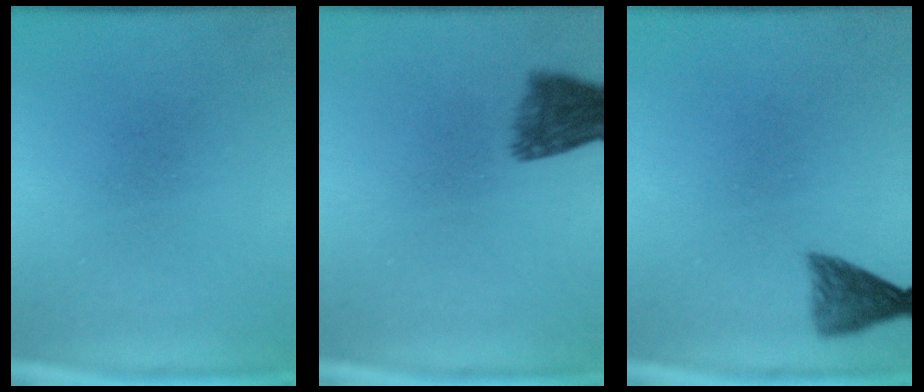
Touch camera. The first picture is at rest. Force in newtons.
{"total": 5.8}
{"total": 3.2}